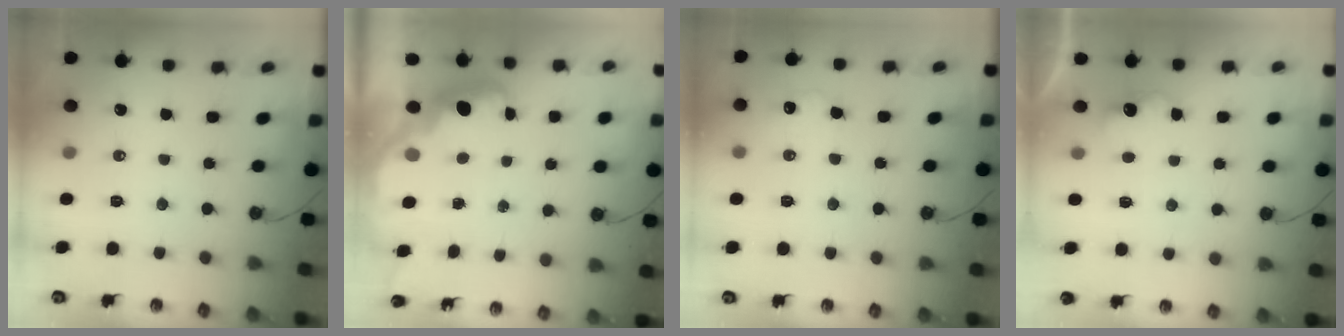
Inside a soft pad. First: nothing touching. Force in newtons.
{"total": 3.6, "press": 3.6, "slide": 0.7}
{"total": 8.1, "press": 8.1, "slide": 0.4}
{"total": 4.1, "press": 4.0, "slide": 0.8}